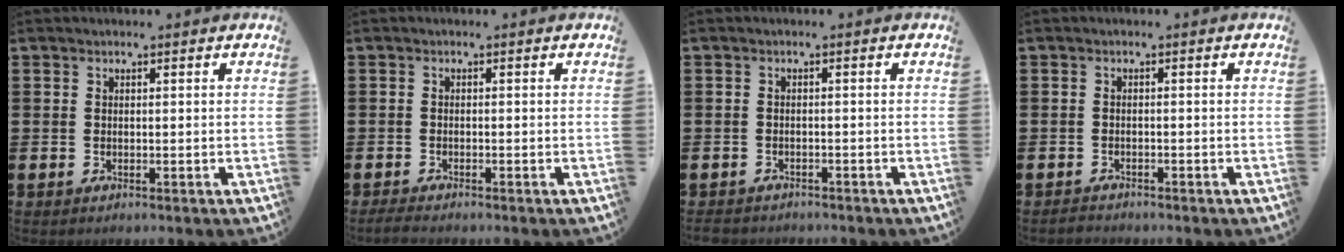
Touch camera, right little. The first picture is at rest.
{"total": 1.0, "force": [-0.9, 0.1, 0.5], "torque": [-0.011, -0.001, -0.018]}
{"total": 1.1, "force": [-1.0, 0.3, 0.0], "torque": [-0.004, 0.001, -0.023]}
{"total": 0.8, "force": [-0.8, 0.1, -0.1], "torque": [-0.001, -0.001, -0.017]}